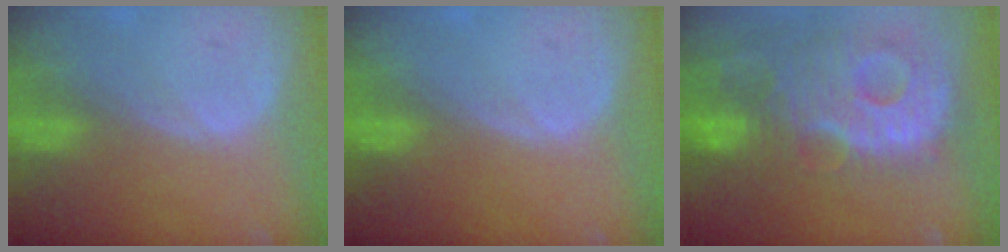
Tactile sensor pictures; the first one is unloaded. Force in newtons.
{"total": 0.0}
{"total": 13.8, "press": 12.0, "slide": 6.9}